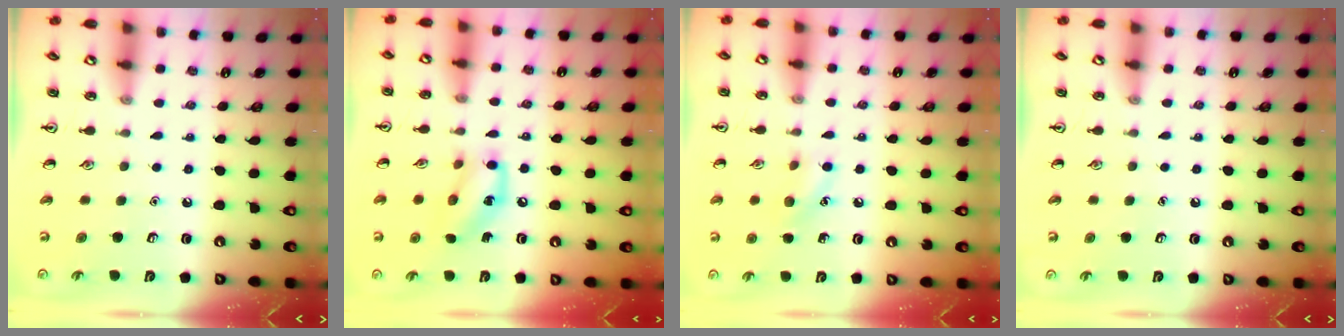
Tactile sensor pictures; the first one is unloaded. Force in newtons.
{"total": 11.5, "press": 11.3, "slide": 1.6}
{"total": 7.8, "press": 7.5, "slide": 2.0}
{"total": 0.0}